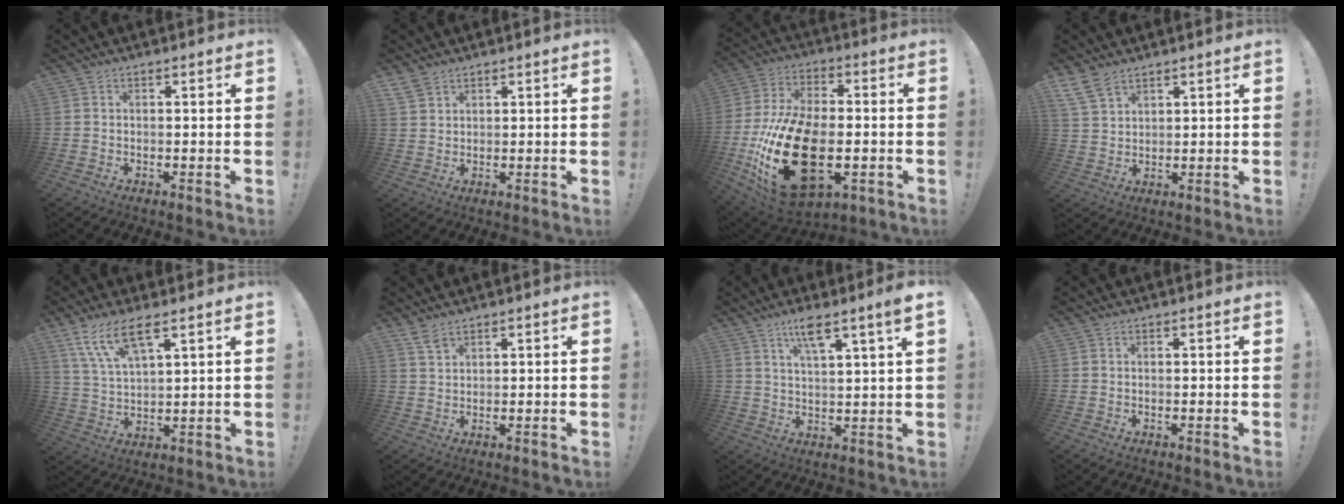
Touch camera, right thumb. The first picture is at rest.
{"total": 3.6, "force": [3.0, 1.6, 1.1], "torque": [-0.028, -0.015, 0.060]}
{"total": 27.5, "force": [-6.4, 16.2, 21.2], "torque": [-0.414, 0.032, -0.091]}
{"total": 6.5, "force": [5.0, 3.0, 2.9], "torque": [-0.068, -0.019, 0.101]}
{"total": 11.0, "force": [7.1, 3.4, 7.6], "torque": [-0.161, -0.019, 0.133]}
{"total": 3.7, "force": [2.8, 1.2, 2.1], "torque": [-0.045, -0.009, 0.052]}
{"total": 8.0, "force": [5.2, 0.8, 6.0], "torque": [-0.103, -0.019, 0.084]}
{"total": 0.0}